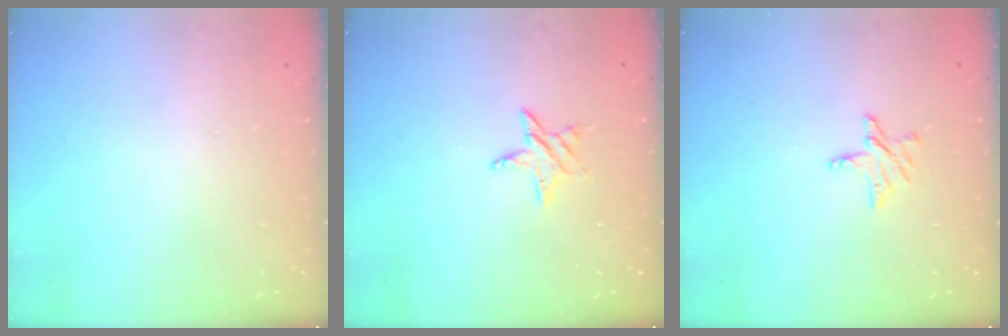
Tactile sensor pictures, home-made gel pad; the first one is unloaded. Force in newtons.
{"total": 6.2, "press": 6.2, "slide": 0.4}
{"total": 5.4, "press": 5.4, "slide": 0.5}